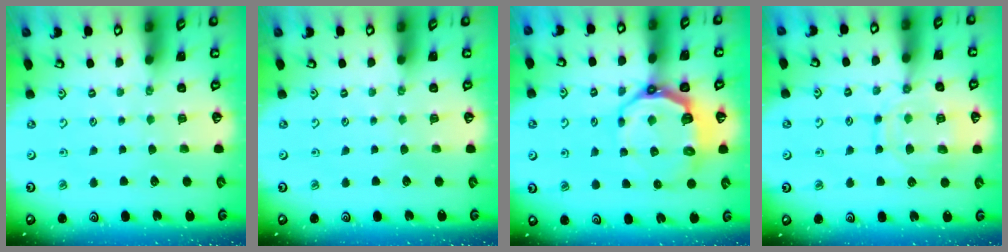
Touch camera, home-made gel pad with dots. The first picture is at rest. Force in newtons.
{"total": 0.0}
{"total": 10.0, "press": 8.7, "slide": 5.0}
{"total": 13.4, "press": 13.3, "slide": 1.2}